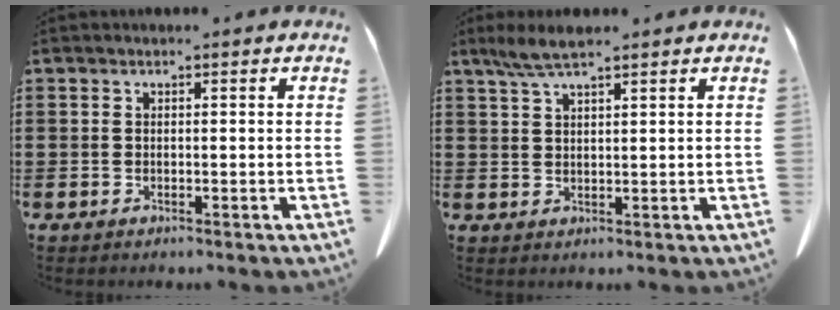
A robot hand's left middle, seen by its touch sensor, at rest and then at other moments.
{"total": 4.0, "force": [2.8, 0.6, 2.8], "torque": [-0.059, 0.004, 0.051]}